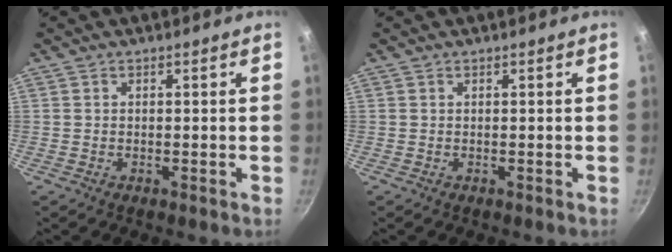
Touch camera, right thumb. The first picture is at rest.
{"total": 0.0}